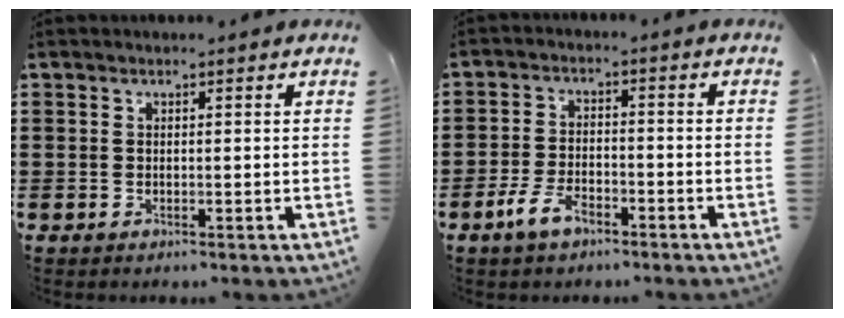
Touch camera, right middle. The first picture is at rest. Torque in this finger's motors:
{"motor_torque": [1.28, 0.52, 0.58, 0.08]}